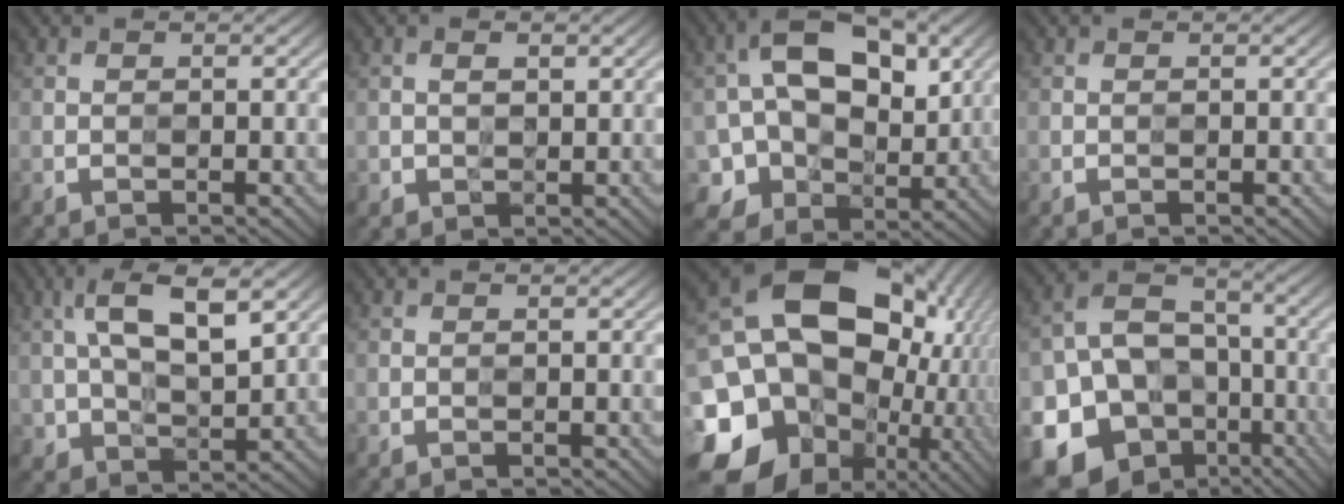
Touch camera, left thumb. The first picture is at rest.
{"total": 2.1, "force": [0.5, 1.4, 1.4], "torque": [-0.029, -0.004, 0.013]}
{"total": 12.5, "force": [2.3, 9.0, 8.4], "torque": [-0.163, 0.000, 0.034]}
{"total": 0.0}
{"total": 10.2, "force": [3.4, 5.3, 8.0], "torque": [-0.169, 0.002, 0.067]}
{"total": 0.0}
{"total": 22.2, "force": [-1.3, 17.4, 13.8], "torque": [-0.332, -0.036, 0.003]}
{"total": 17.7, "force": [-7.8, 13.7, 7.9], "torque": [-0.190, -0.030, -0.130]}